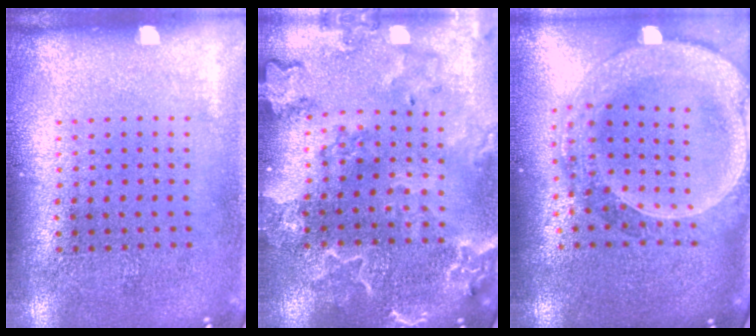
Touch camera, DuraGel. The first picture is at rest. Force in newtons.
{"total": 2.8, "press": 2.6, "slide": 1.0}
{"total": 2.8, "press": 2.4, "slide": 1.3}